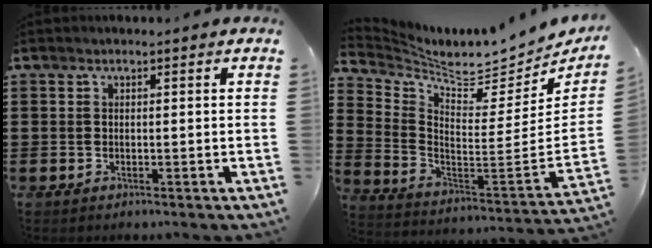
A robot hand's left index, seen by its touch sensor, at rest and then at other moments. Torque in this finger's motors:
{"motor_torque": [1.05, -1.09, -0.18, 0.01]}